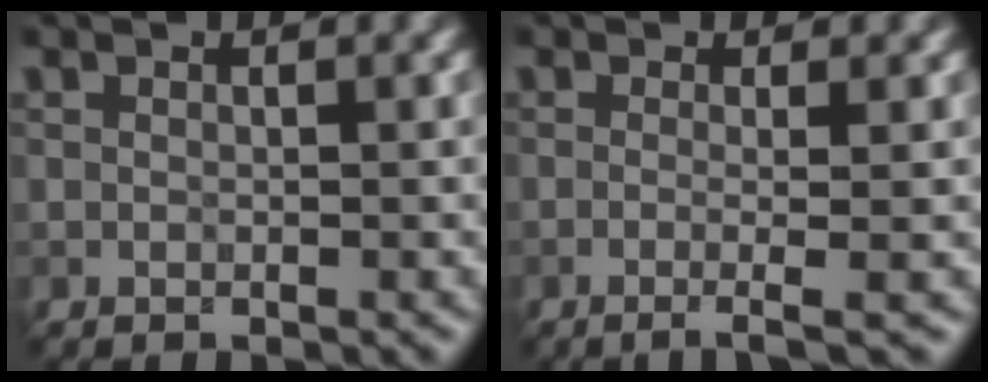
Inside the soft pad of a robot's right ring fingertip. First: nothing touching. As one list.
[{"total": 3.5, "force": [-0.2, 1.4, 3.2], "torque": [-0.031, 0.005, -0.021]}]